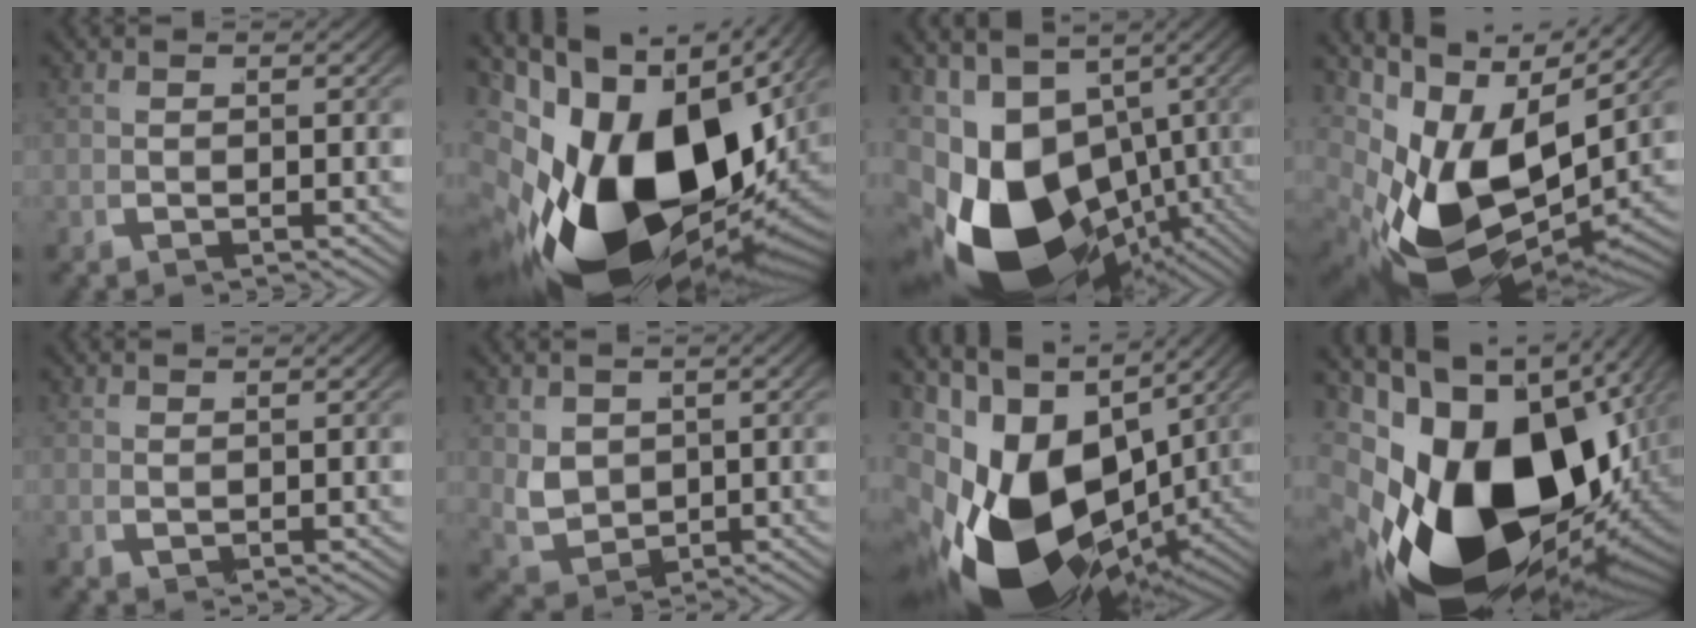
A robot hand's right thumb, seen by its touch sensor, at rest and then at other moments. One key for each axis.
{"total": 23.6, "fx": -2.0, "fy": 13.6, "fz": 19.1, "tx": -0.348, "ty": -0.059, "tz": 0.002}
{"total": 19.4, "fx": -6.0, "fy": 13.0, "fz": 13.0, "tx": -0.258, "ty": -0.077, "tz": -0.061}
{"total": 15.6, "fx": -1.0, "fy": 9.0, "fz": 12.7, "tx": -0.271, "ty": -0.058, "tz": 0.020}
{"total": 1.0, "fx": 0.9, "fy": -0.5, "fz": -0.1, "tx": 0.008, "ty": 0.007, "tz": 0.018}
{"total": 4.9, "fx": 0.2, "fy": 3.8, "fz": 3.1, "tx": -0.086, "ty": -0.035, "tz": 0.025}
{"total": 19.3, "fx": -3.5, "fy": 12.0, "fz": 14.7, "tx": -0.286, "ty": -0.052, "tz": -0.024}
{"total": 26.1, "fx": -2.8, "fy": 15.6, "fz": 20.8, "tx": -0.378, "ty": -0.054, "tz": -0.016}